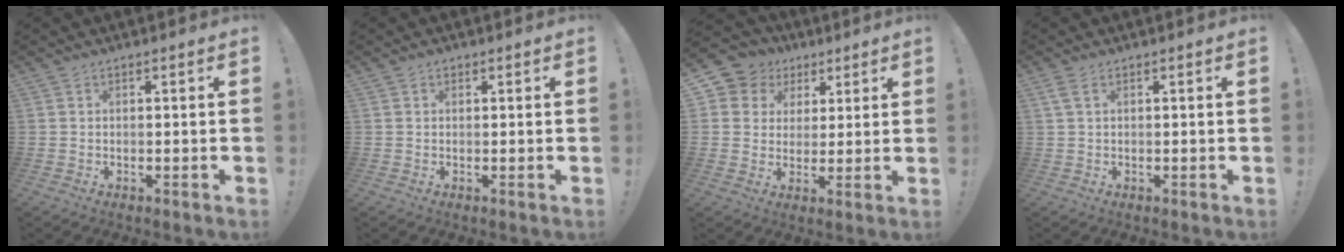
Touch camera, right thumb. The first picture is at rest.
{"total": 0.8, "force": [0.4, 0.6, 0.2], "torque": [-0.001, 0.000, 0.006]}
{"total": 8.0, "force": [2.8, 7.3, 1.7], "torque": [-0.028, -0.015, 0.061]}
{"total": 2.2, "force": [0.8, 0.7, 1.9], "torque": [-0.047, 0.006, 0.016]}